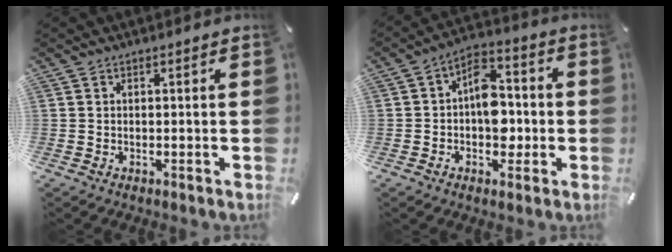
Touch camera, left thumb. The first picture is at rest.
{"total": 10.3, "force": [-1.2, 7.2, 7.2], "torque": [-0.083, 0.014, -0.018]}